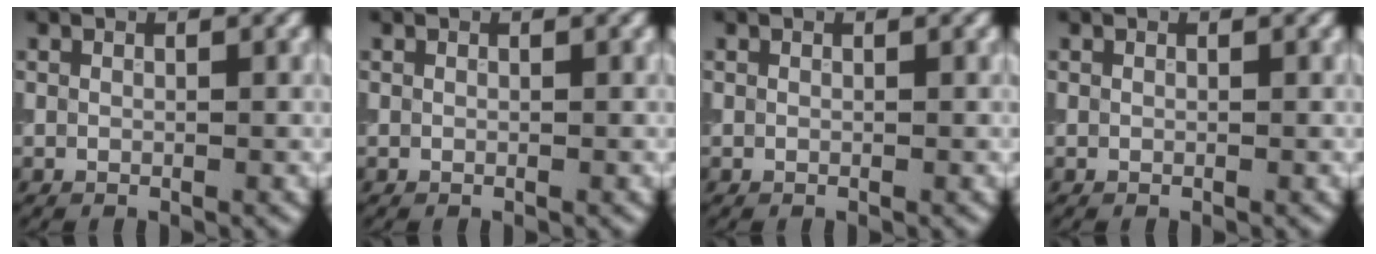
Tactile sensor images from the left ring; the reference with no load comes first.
{"total": 0.0}
{"total": 0.0}
{"total": 0.0}